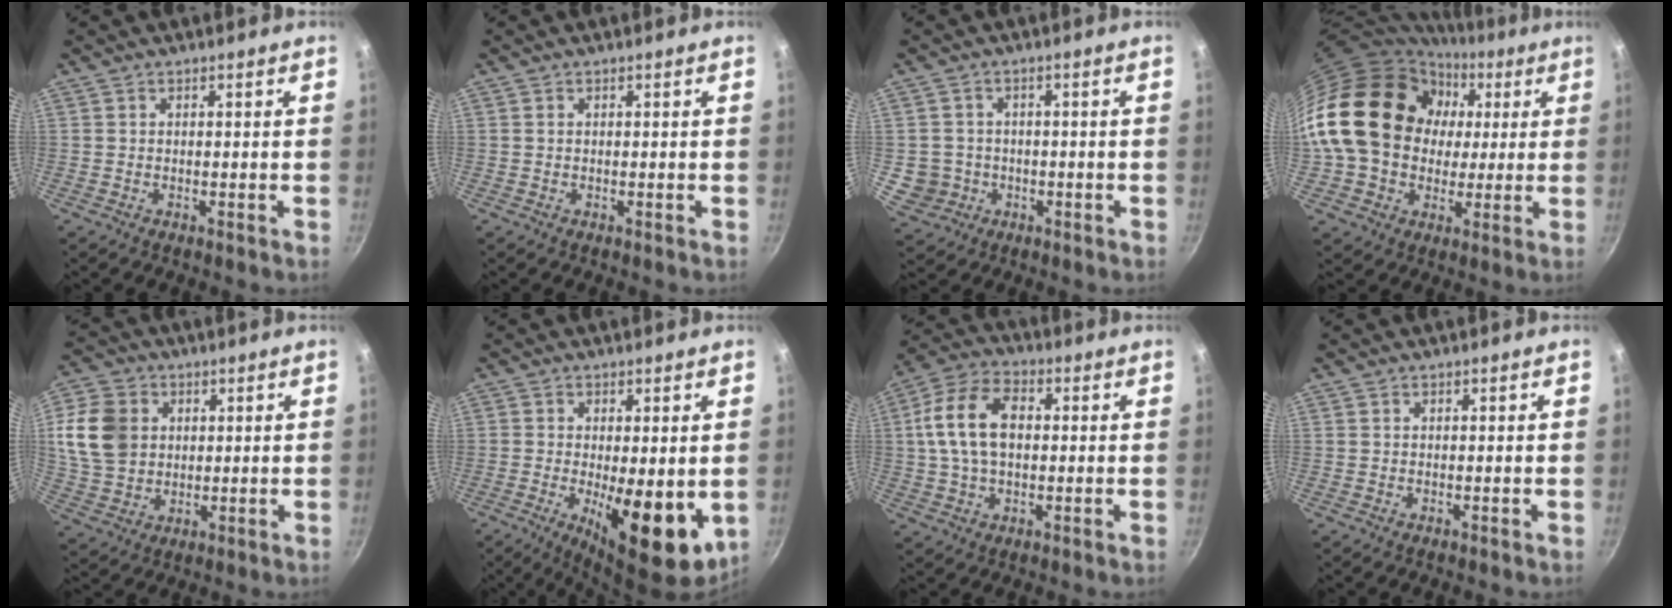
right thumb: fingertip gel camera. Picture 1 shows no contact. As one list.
[{"total": 0.0}, {"total": 5.8, "force": [-0.8, 5.6, 1.3], "torque": [-0.003, 0.013, 0.000]}, {"total": 24.9, "force": [3.1, 19.9, 14.6], "torque": [-0.259, 0.041, 0.059]}, {"total": 12.6, "force": [2.7, 10.2, 6.9], "torque": [-0.116, 0.000, 0.055]}, {"total": 12.9, "force": [-2.4, 4.7, 11.8], "torque": [-0.159, -0.011, -0.022]}, {"total": 13.3, "force": [1.4, 8.4, 10.1], "torque": [-0.179, 0.023, 0.015]}, {"total": 0.0}]